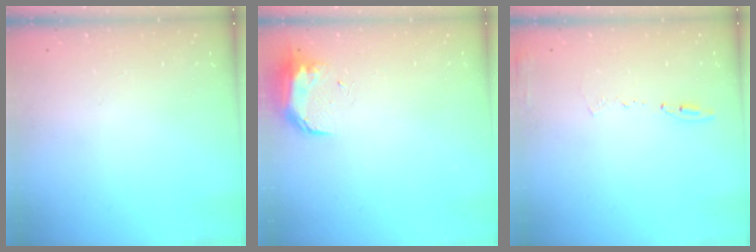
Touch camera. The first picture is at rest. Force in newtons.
{"total": 8.9, "press": 8.9, "slide": 0.8}
{"total": 8.3, "press": 8.3, "slide": 0.9}